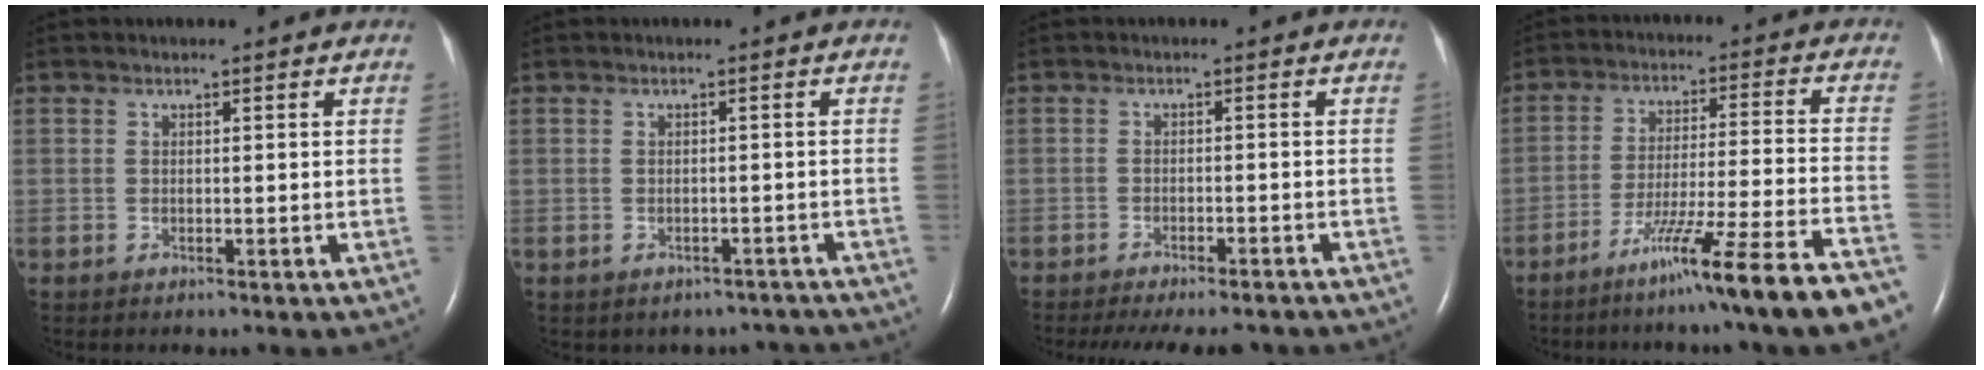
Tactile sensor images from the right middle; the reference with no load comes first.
{"total": 5.2, "force": [-4.4, 2.6, 0.6], "torque": [0.000, 0.017, -0.043]}
{"total": 12.3, "force": [-10.9, 2.5, 5.1], "torque": [-0.085, -0.011, -0.138]}
{"total": 17.5, "force": [-13.2, -2.1, 11.2], "torque": [-0.146, -0.026, -0.202]}